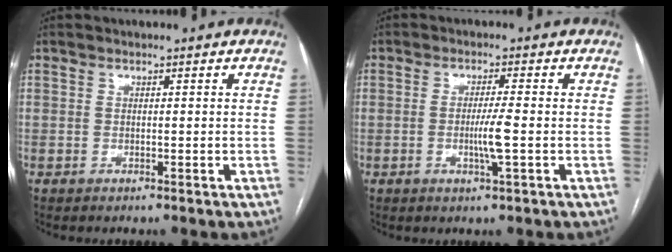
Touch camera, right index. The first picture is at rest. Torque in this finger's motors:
{"motor_torque": [0.71, 0.50, 0.36, 0.10]}